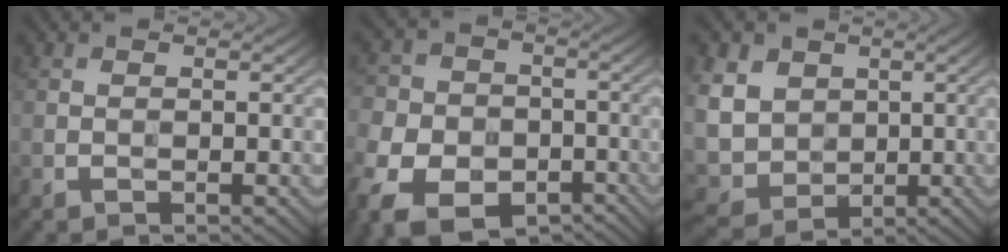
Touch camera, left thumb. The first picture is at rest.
{"total": 13.4, "force": [-7.2, 9.4, 6.2], "torque": [-0.156, -0.054, -0.124]}
{"total": 8.5, "force": [1.6, 7.2, 4.4], "torque": [-0.153, 0.002, 0.030]}